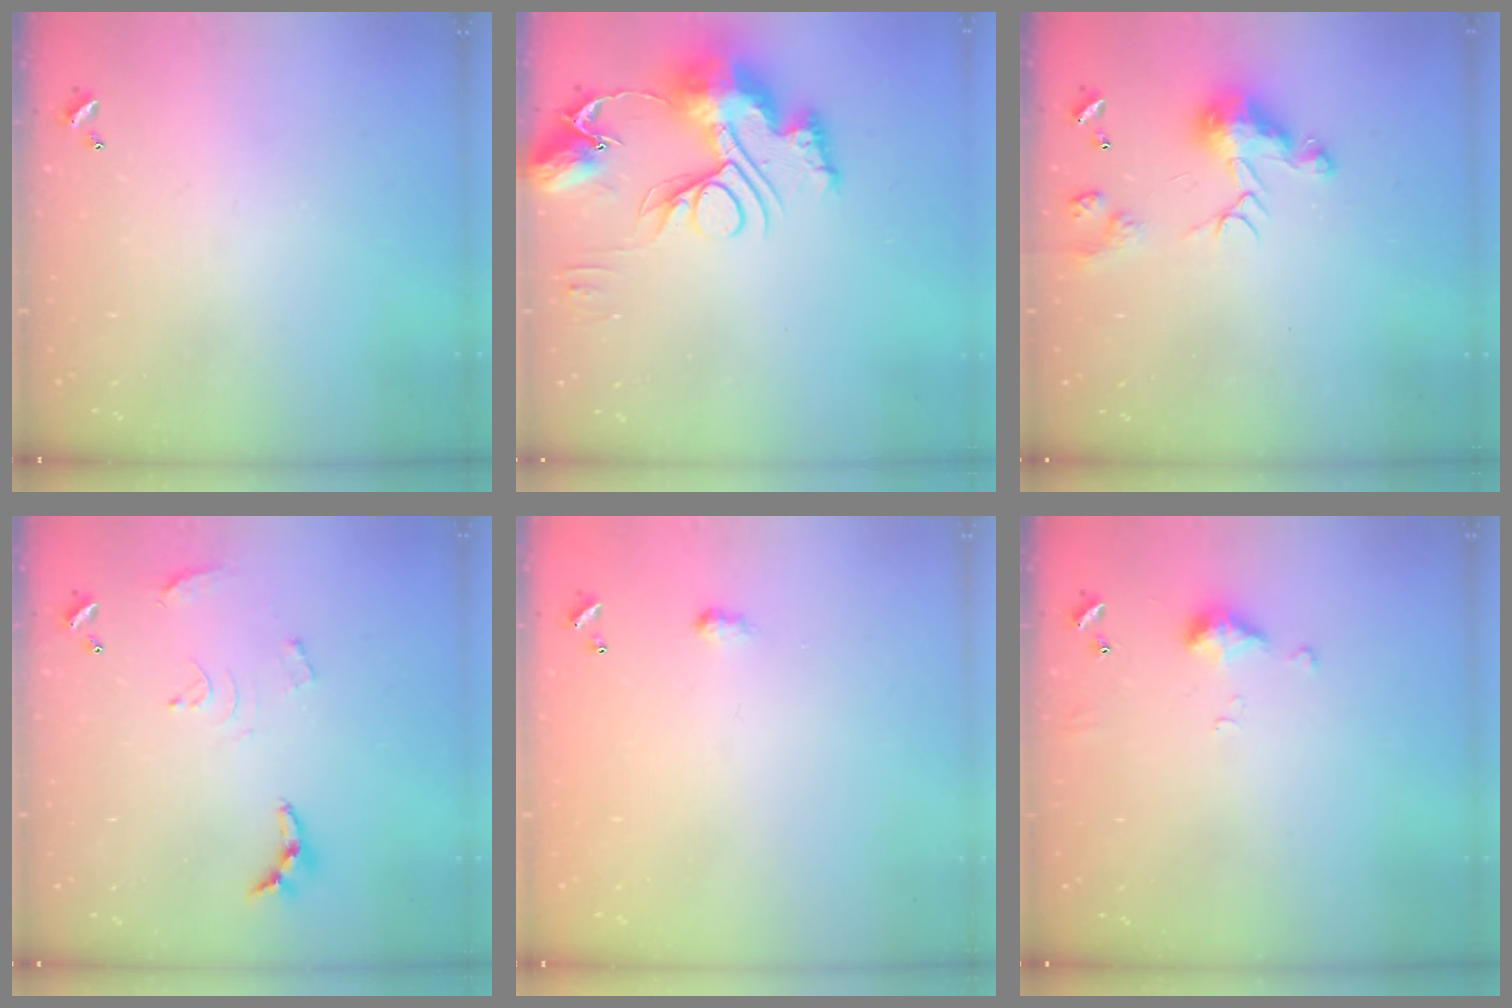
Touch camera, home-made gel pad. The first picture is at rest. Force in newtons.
{"total": 16.7, "press": 16.6, "slide": 1.8}
{"total": 8.2, "press": 8.2, "slide": 1.0}
{"total": 9.8, "press": 9.8, "slide": 0.7}
{"total": 1.6, "press": 1.5, "slide": 0.4}
{"total": 6.4, "press": 6.3, "slide": 0.9}